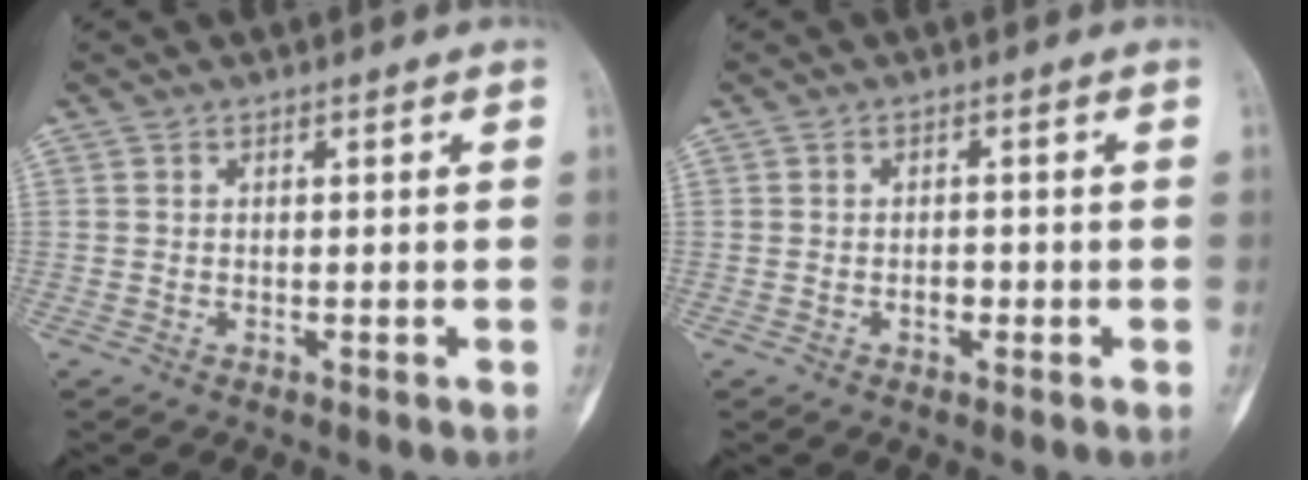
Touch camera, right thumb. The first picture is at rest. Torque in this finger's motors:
{"motor_torque": [0.92, 0.18, 0.24, -0.08, 0.01]}